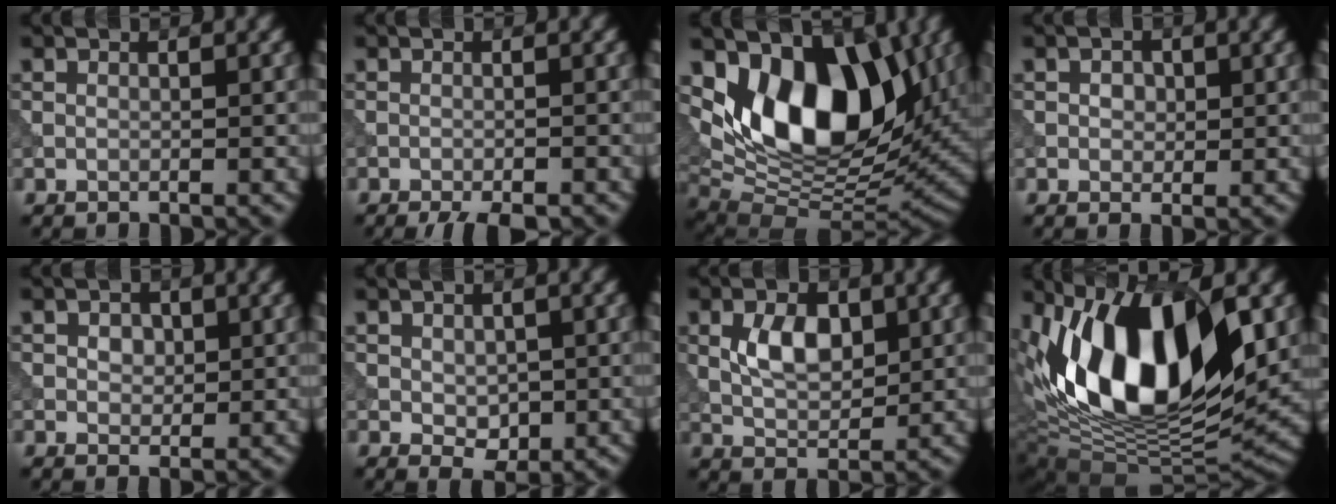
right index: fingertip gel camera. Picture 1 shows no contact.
{"total": 2.3, "force": [-1.9, 0.5, 1.3], "torque": [-0.017, 0.000, -0.031]}
{"total": 11.9, "force": [3.5, 6.9, 9.0], "torque": [-0.133, -0.013, 0.061]}
{"total": 1.7, "force": [0.3, 1.2, 1.2], "torque": [-0.019, 0.001, 0.001]}
{"total": 2.2, "force": [0.7, 1.5, 1.4], "torque": [-0.025, 0.001, 0.004]}
{"total": 2.4, "force": [-0.1, 1.7, 1.8], "torque": [-0.028, -0.009, 0.002]}
{"total": 4.0, "force": [0.7, 2.4, 3.1], "torque": [-0.061, -0.001, 0.013]}
{"total": 14.1, "force": [3.6, 6.9, 11.8], "torque": [-0.208, 0.002, 0.053]}